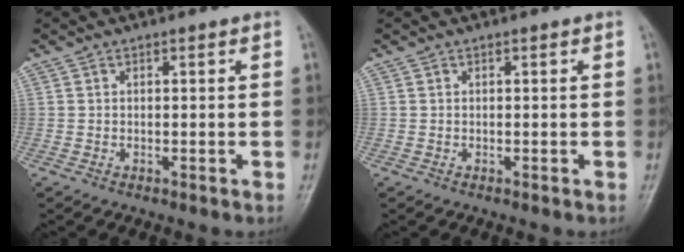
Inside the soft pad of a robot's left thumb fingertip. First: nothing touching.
{"total": 0.0}